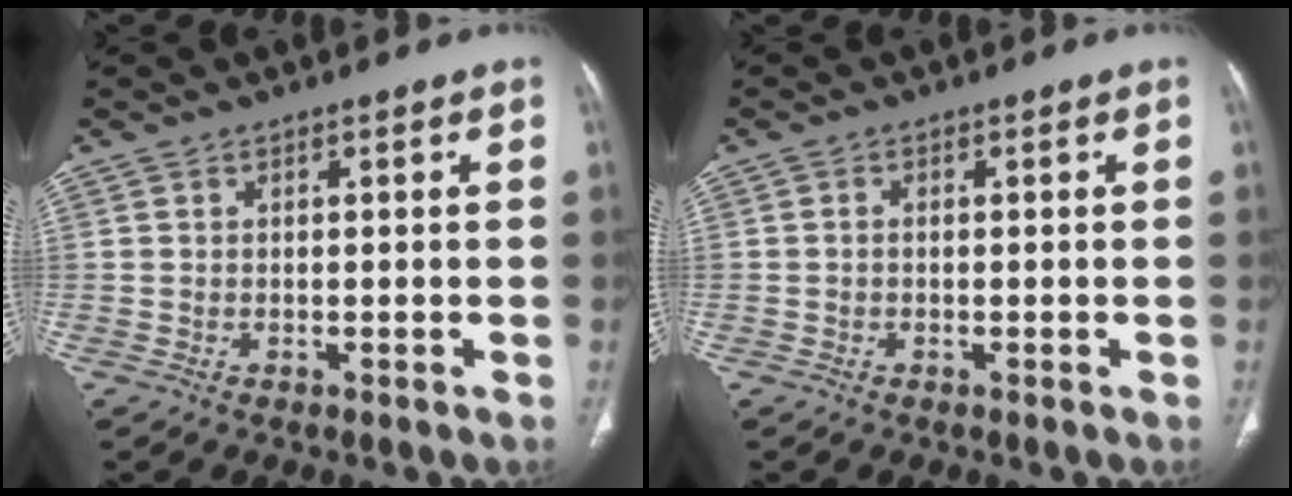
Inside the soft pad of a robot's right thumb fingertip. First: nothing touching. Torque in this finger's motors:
{"motor_torque": [0.03, -0.22, -0.15, 0.44, 0.05]}